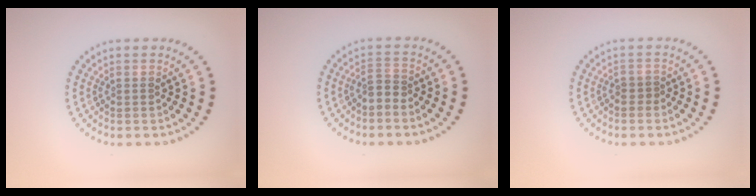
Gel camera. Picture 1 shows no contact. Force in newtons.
{"total": 1.6, "press": 1.2, "slide": 1.1}
{"total": 0.8, "press": 0.4, "slide": 0.7}